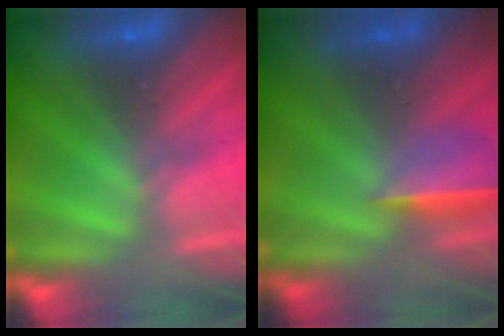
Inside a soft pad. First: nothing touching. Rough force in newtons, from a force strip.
{"total": 1.7}